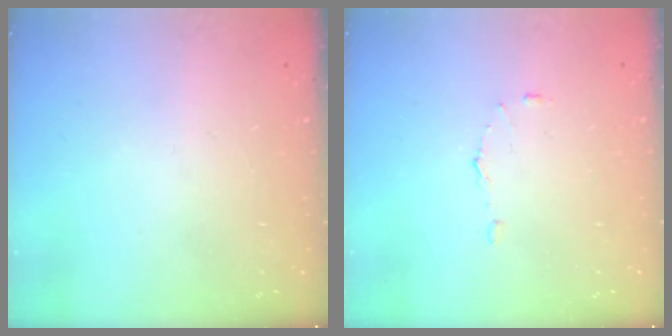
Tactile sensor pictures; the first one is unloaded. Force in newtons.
{"total": 4.6, "press": 4.5, "slide": 0.4}